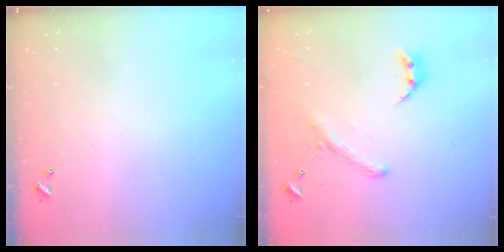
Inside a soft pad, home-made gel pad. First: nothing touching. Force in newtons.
{"total": 2.0, "press": 1.5, "slide": 1.2}